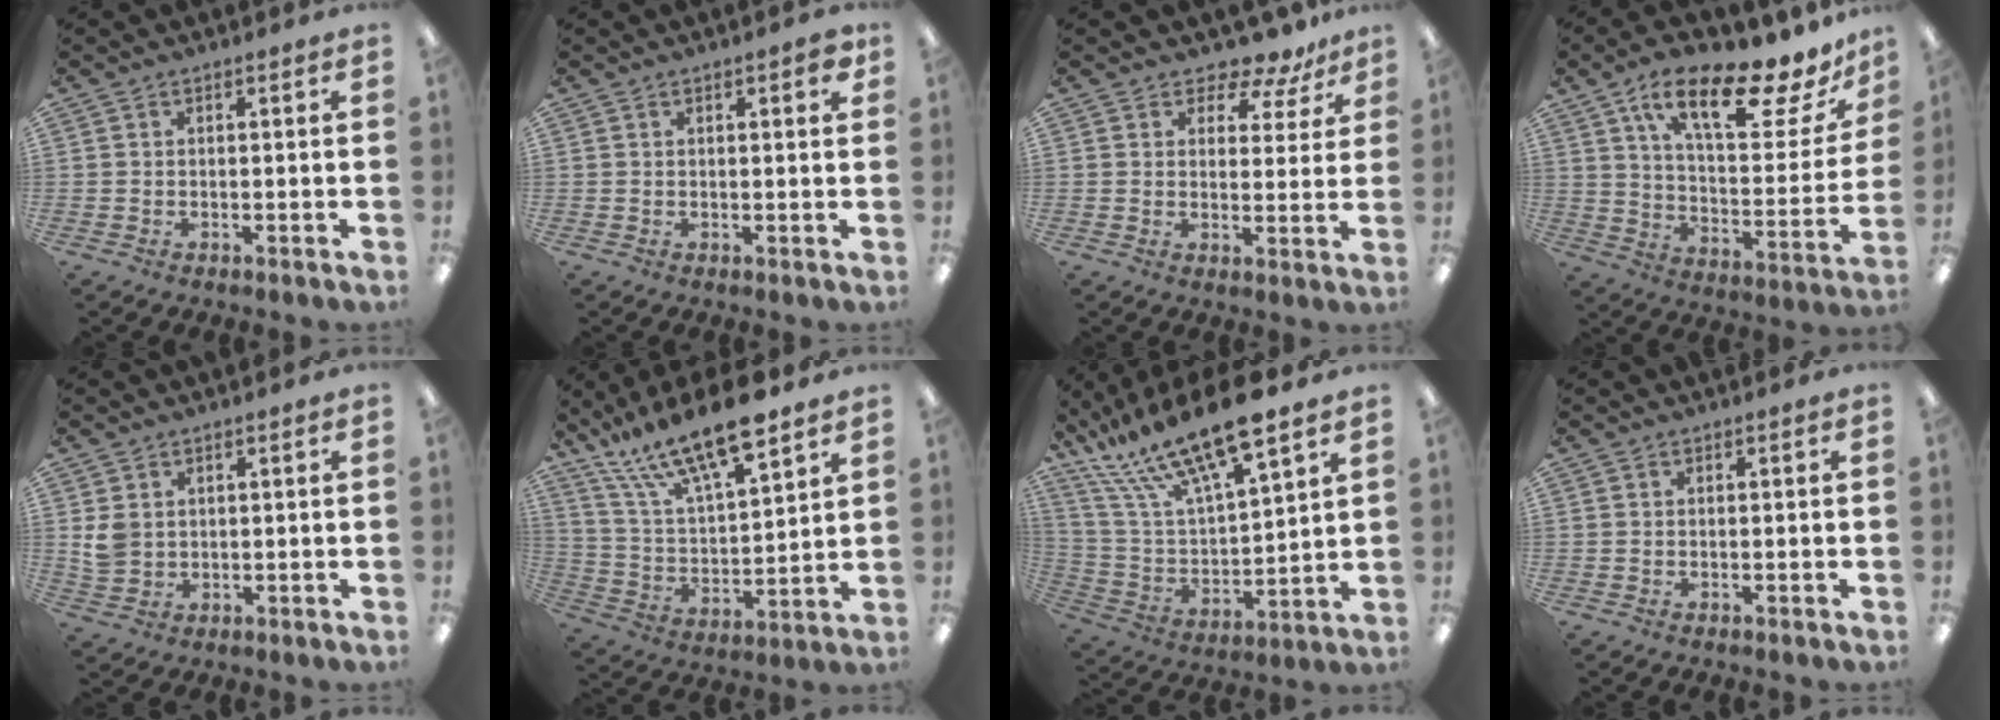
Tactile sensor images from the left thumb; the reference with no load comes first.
{"total": 2.6, "force": [1.4, 0.8, 2.0], "torque": [-0.017, -0.006, 0.017]}
{"total": 5.9, "force": [5.2, 2.4, 1.5], "torque": [-0.013, -0.046, 0.089]}
{"total": 20.1, "force": [13.1, 6.5, 13.8], "torque": [-0.220, -0.076, 0.214]}
{"total": 4.2, "force": [1.4, 3.5, 1.8], "torque": [-0.032, 0.002, 0.029]}
{"total": 18.2, "force": [14.5, 4.9, 10.0], "torque": [-0.193, -0.089, 0.253]}
{"total": 19.5, "force": [16.0, 3.7, 10.5], "torque": [-0.225, -0.111, 0.279]}
{"total": 0.0}